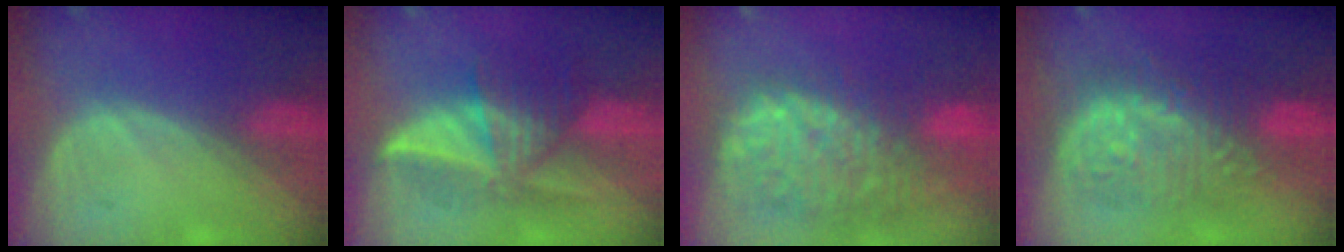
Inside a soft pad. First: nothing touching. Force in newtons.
{"total": 6.8, "press": 6.8, "slide": 0.4}
{"total": 12.9, "press": 11.2, "slide": 6.5}
{"total": 9.9, "press": 9.9, "slide": 0.5}